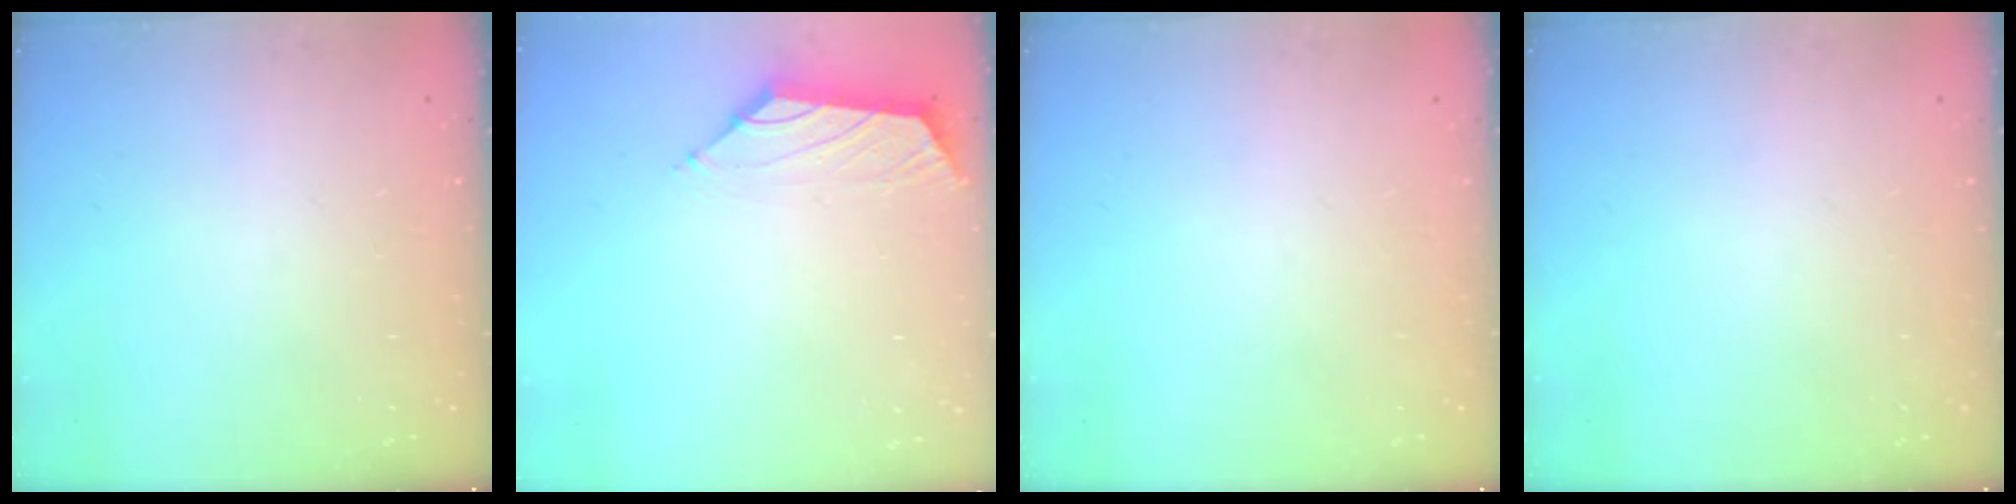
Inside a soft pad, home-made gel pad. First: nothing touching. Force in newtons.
{"total": 1.5, "press": 1.4, "slide": 0.6}
{"total": 0.0}
{"total": 0.0}